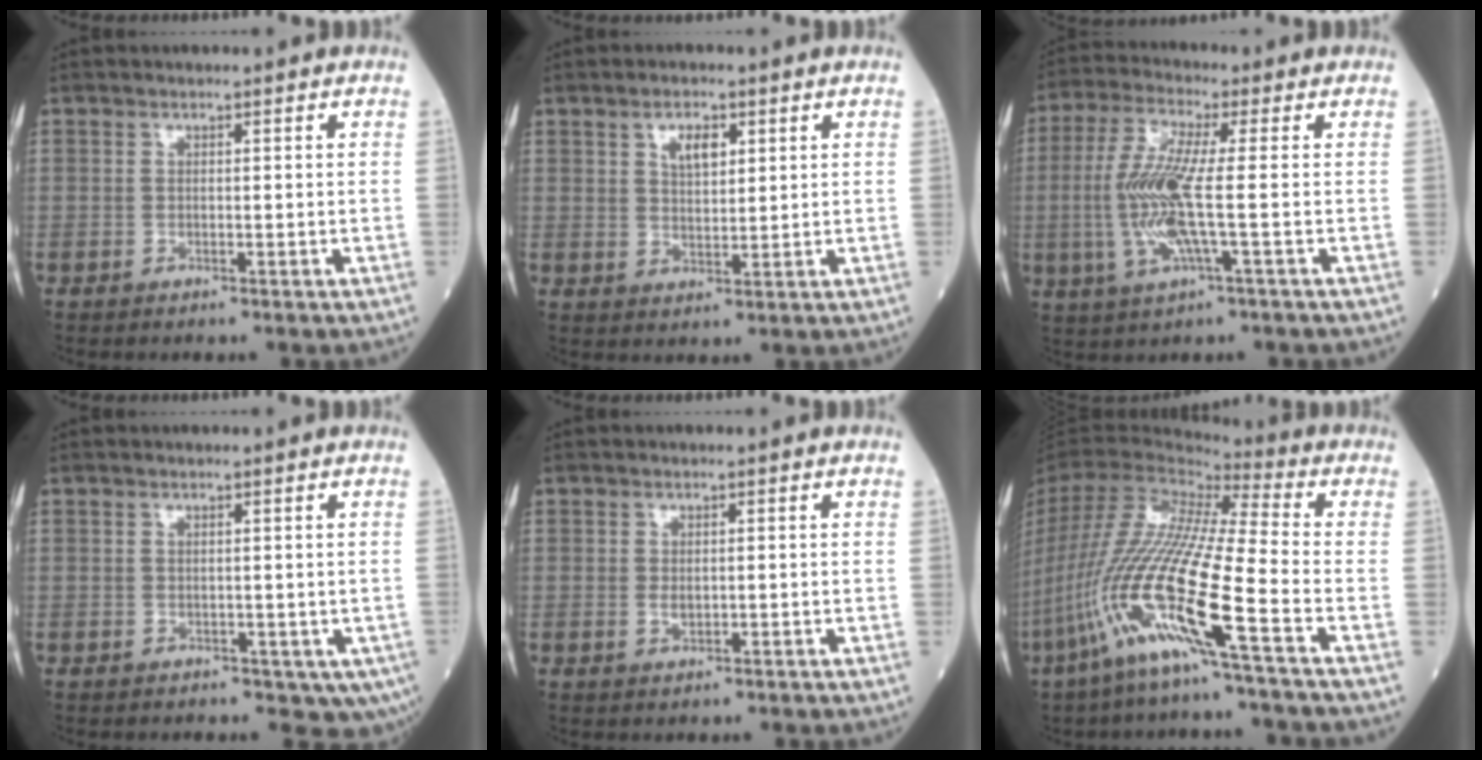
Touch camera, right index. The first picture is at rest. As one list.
[{"total": 4.0, "force": [1.8, 1.8, 3.1], "torque": [-0.054, 0.001, 0.033]}, {"total": 10.1, "force": [-1.0, 0.6, 10.0], "torque": [-0.222, 0.000, -0.025]}, {"total": 4.1, "force": [-1.6, 2.8, 2.5], "torque": [-0.013, -0.002, -0.015]}, {"total": 1.4, "force": [-0.2, 0.8, 1.2], "torque": [-0.024, -0.001, -0.001]}, {"total": 20.3, "force": [-8.7, 0.2, 18.4], "torque": [-0.414, -0.042, -0.178]}]